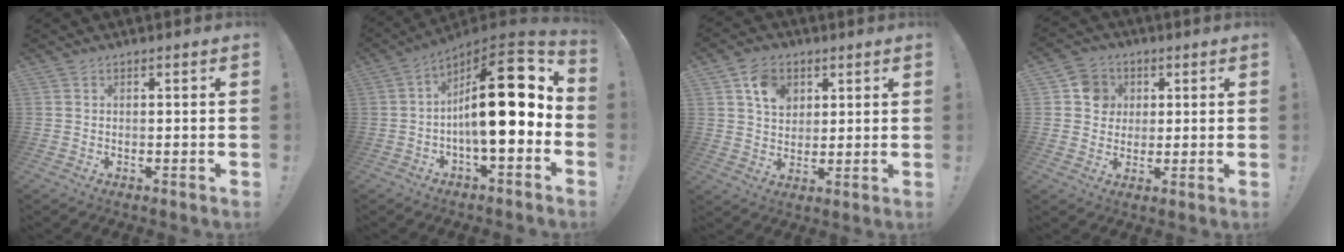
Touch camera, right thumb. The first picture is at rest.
{"total": 21.6, "force": [1.8, 6.6, 20.5], "torque": [-0.313, -0.010, 0.021]}
{"total": 9.2, "force": [4.3, 7.1, 4.0], "torque": [-0.059, -0.014, 0.083]}
{"total": 8.2, "force": [1.9, 7.7, 2.1], "torque": [-0.029, -0.003, 0.042]}